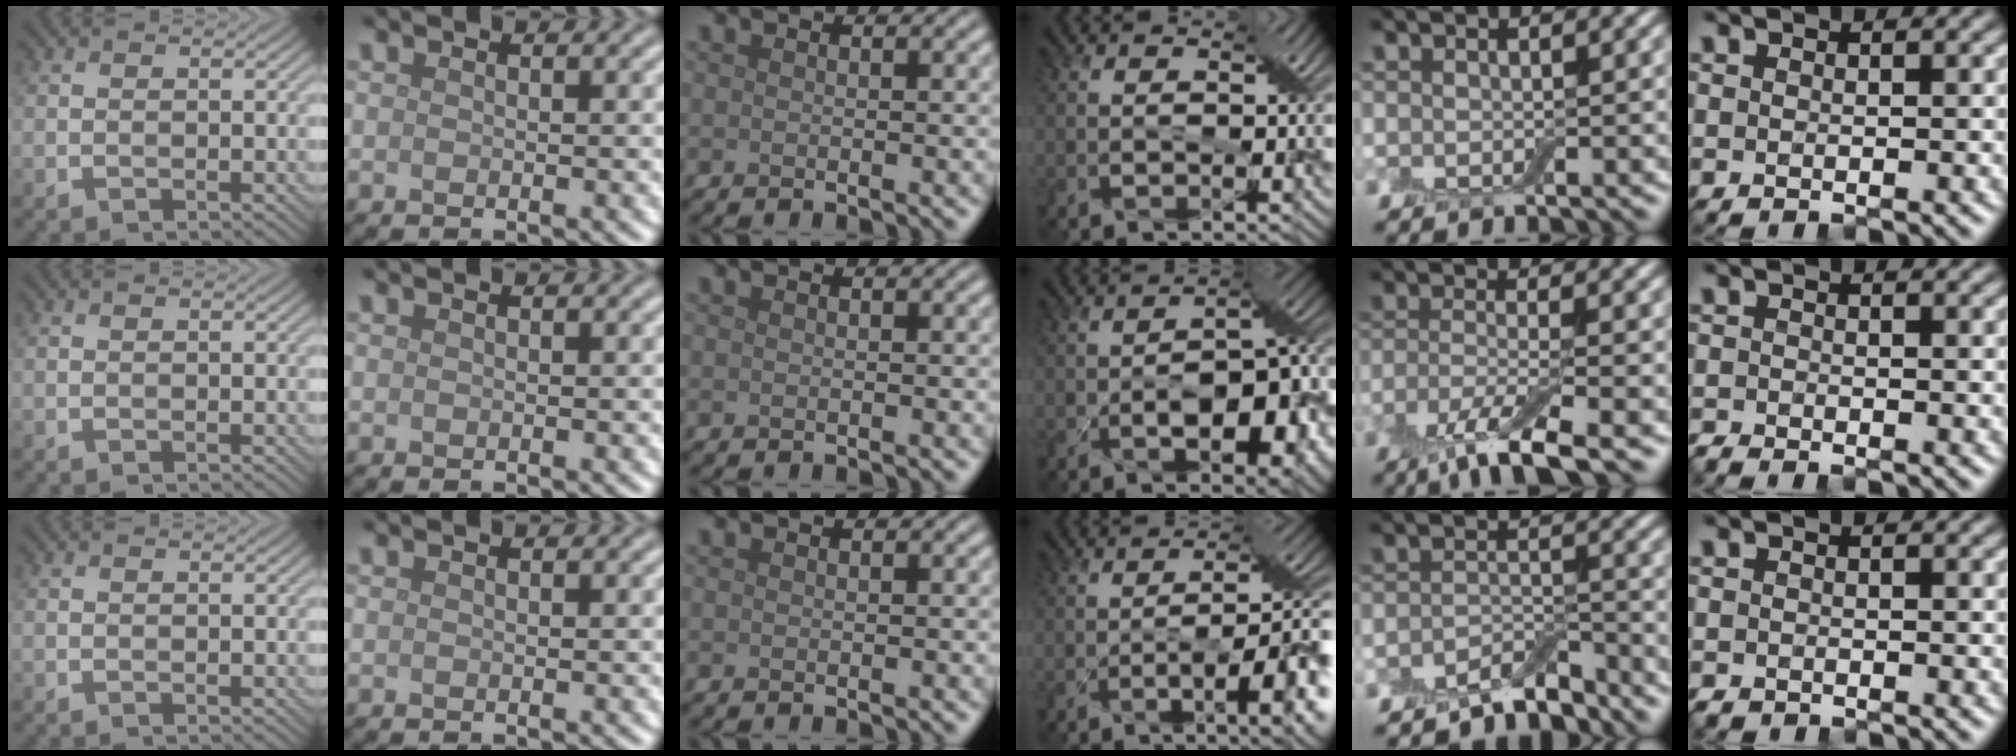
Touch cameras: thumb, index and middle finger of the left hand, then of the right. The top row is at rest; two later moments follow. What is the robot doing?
{"motion": "pour", "object": "bowl"}